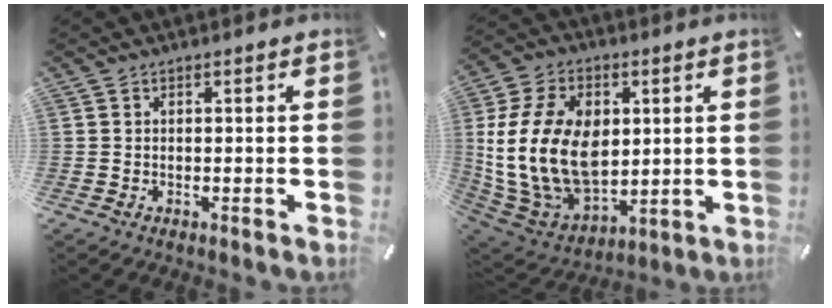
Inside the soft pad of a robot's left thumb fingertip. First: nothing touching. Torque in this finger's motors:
{"motor_torque": [2.55, 2.46, 2.61, 0.04, 1.05]}